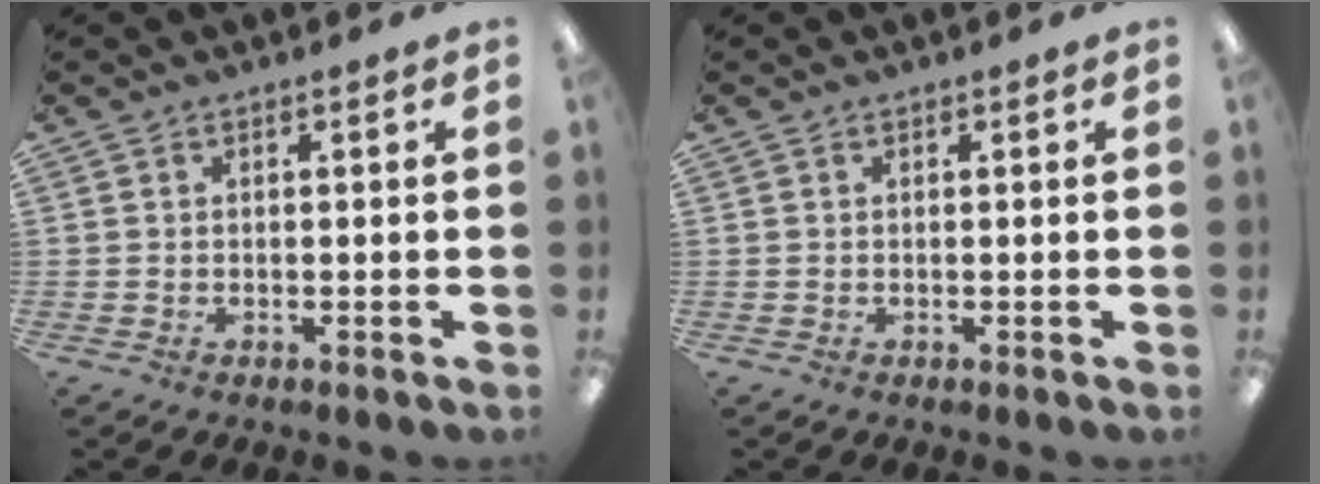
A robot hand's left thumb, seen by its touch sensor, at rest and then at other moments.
{"total": 0.0}